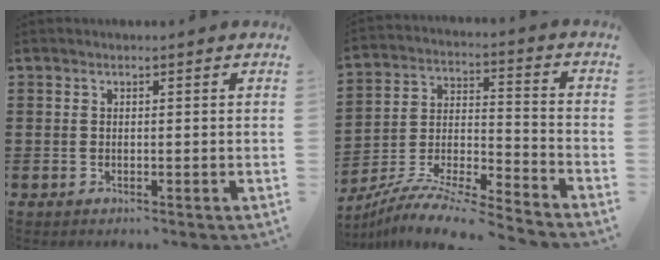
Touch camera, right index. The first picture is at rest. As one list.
[{"total": 8.7, "force": [-8.3, -0.1, 2.8], "torque": [-0.054, -0.003, -0.169]}]